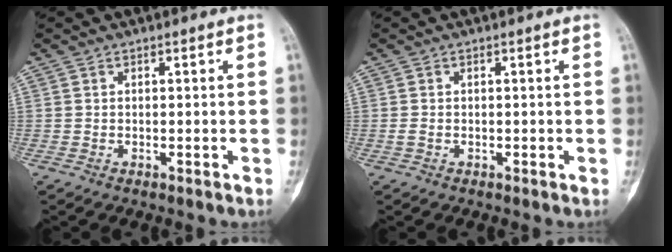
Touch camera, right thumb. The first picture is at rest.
{"total": 1.0, "force": [-0.3, 0.8, 0.6], "torque": [-0.016, -0.001, -0.005]}